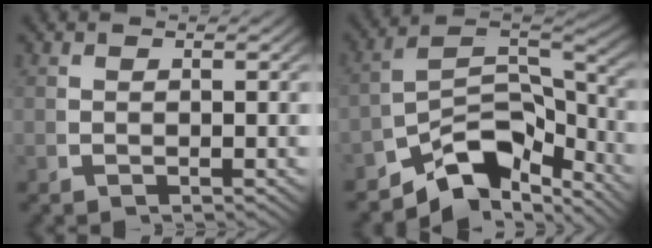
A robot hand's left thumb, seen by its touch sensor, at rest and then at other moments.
{"total": 10.7, "force": [-4.5, 6.2, 7.4], "torque": [-0.130, -0.039, -0.058]}